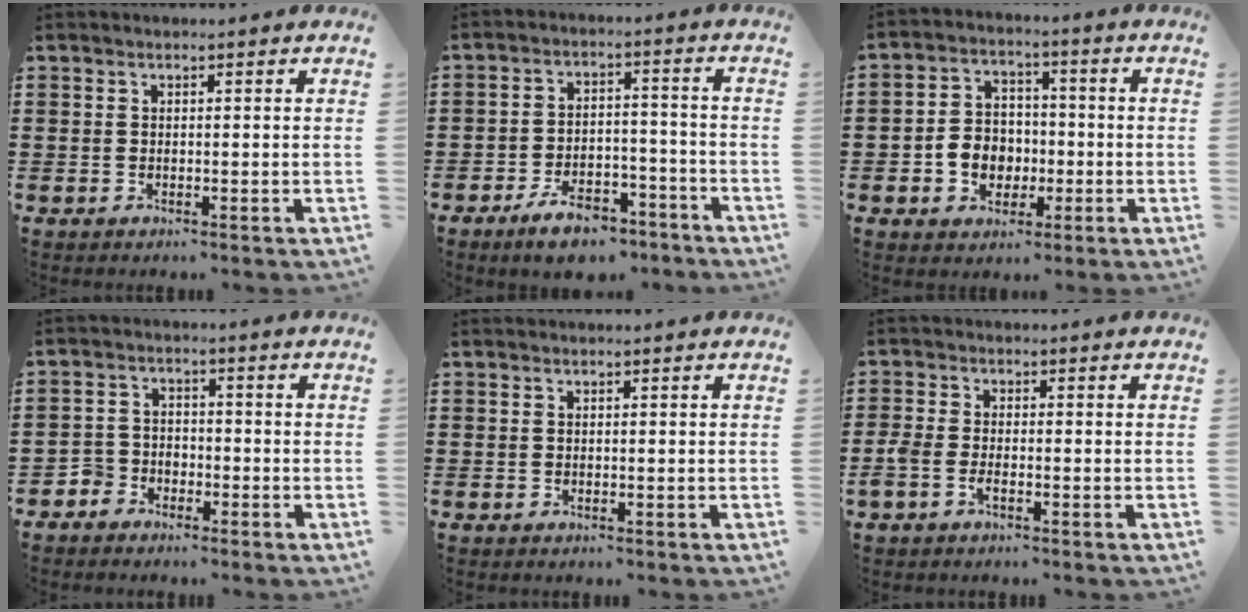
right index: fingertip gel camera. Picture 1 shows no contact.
{"total": 6.9, "force": [-5.5, 2.4, 3.4], "torque": [-0.062, 0.015, -0.101]}
{"total": 6.0, "force": [-1.7, 5.1, 2.6], "torque": [-0.057, 0.009, -0.034]}
{"total": 3.2, "force": [-2.5, 2.0, 0.1], "torque": [-0.020, 0.005, -0.057]}
{"total": 0.0}
{"total": 2.1, "force": [-1.2, 0.7, 1.6], "torque": [-0.036, 0.000, -0.024]}